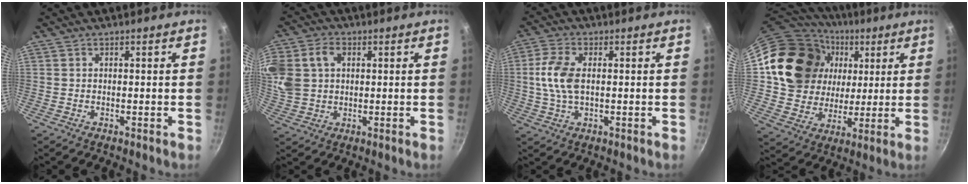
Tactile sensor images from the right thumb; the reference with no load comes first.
{"total": 17.3, "force": [4.4, 13.5, 9.8], "torque": [-0.243, 0.035, 0.085]}
{"total": 7.9, "force": [0.6, 4.4, 6.6], "torque": [-0.137, 0.010, 0.008]}
{"total": 23.3, "force": [6.0, 19.1, 11.9], "torque": [-0.196, 0.016, 0.112]}